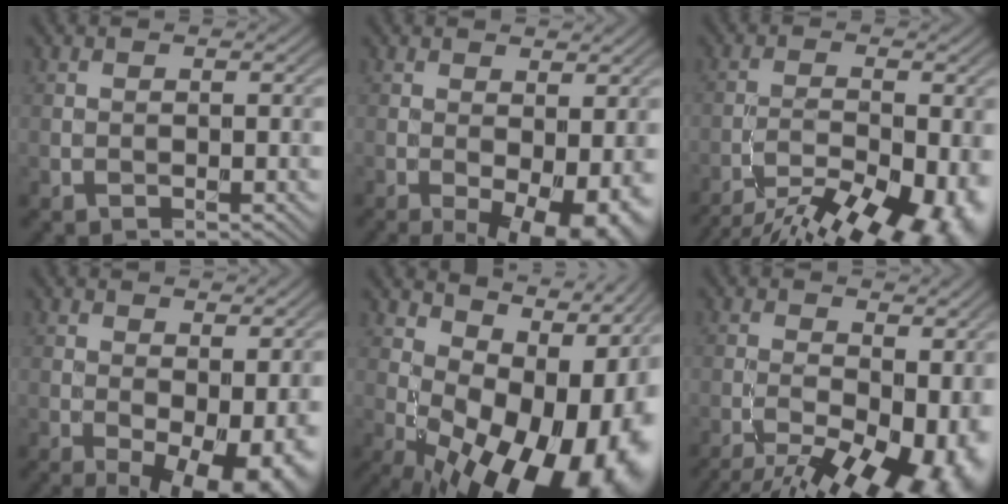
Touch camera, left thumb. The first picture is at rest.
{"total": 8.8, "force": [-2.8, 3.6, 7.5], "torque": [-0.115, -0.015, -0.029]}
{"total": 14.5, "force": [-10.5, 4.2, 9.1], "torque": [-0.149, -0.032, -0.147]}
{"total": 10.1, "force": [-2.8, 4.5, 8.6], "torque": [-0.119, -0.013, -0.030]}
{"total": 19.6, "force": [-1.2, 11.3, 16.0], "torque": [-0.169, -0.008, 0.016]}
{"total": 16.8, "force": [-8.0, 7.5, 12.8], "torque": [-0.182, -0.030, -0.093]}